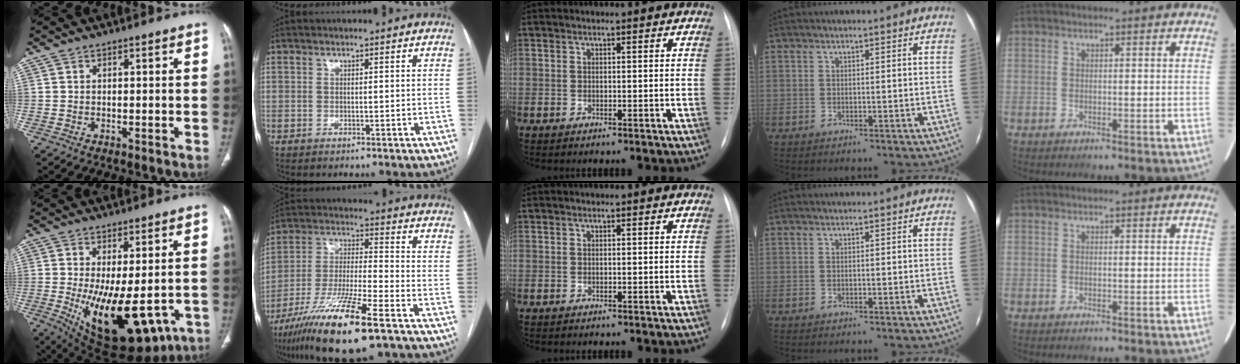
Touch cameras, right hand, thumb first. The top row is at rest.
{"thumb": {"total": 18.3, "force": [-4.7, 8.2, 15.6], "torque": [-0.238, -0.023, -0.043]}, "index": {"total": 18.0, "force": [-10.9, 1.7, 14.3], "torque": [-0.280, -0.044, -0.195]}}